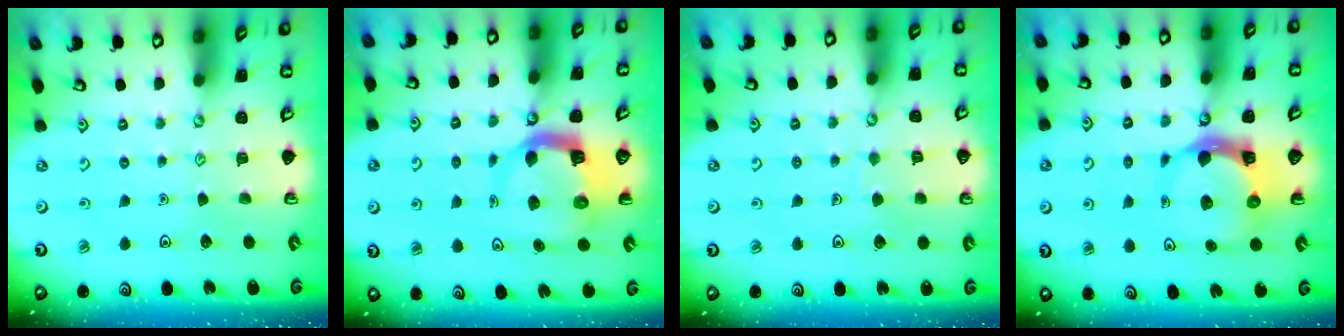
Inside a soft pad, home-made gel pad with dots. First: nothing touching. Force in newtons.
{"total": 7.8, "press": 7.7, "slide": 1.1}
{"total": 3.9, "press": 3.9, "slide": 0.4}
{"total": 8.2, "press": 8.1, "slide": 1.3}